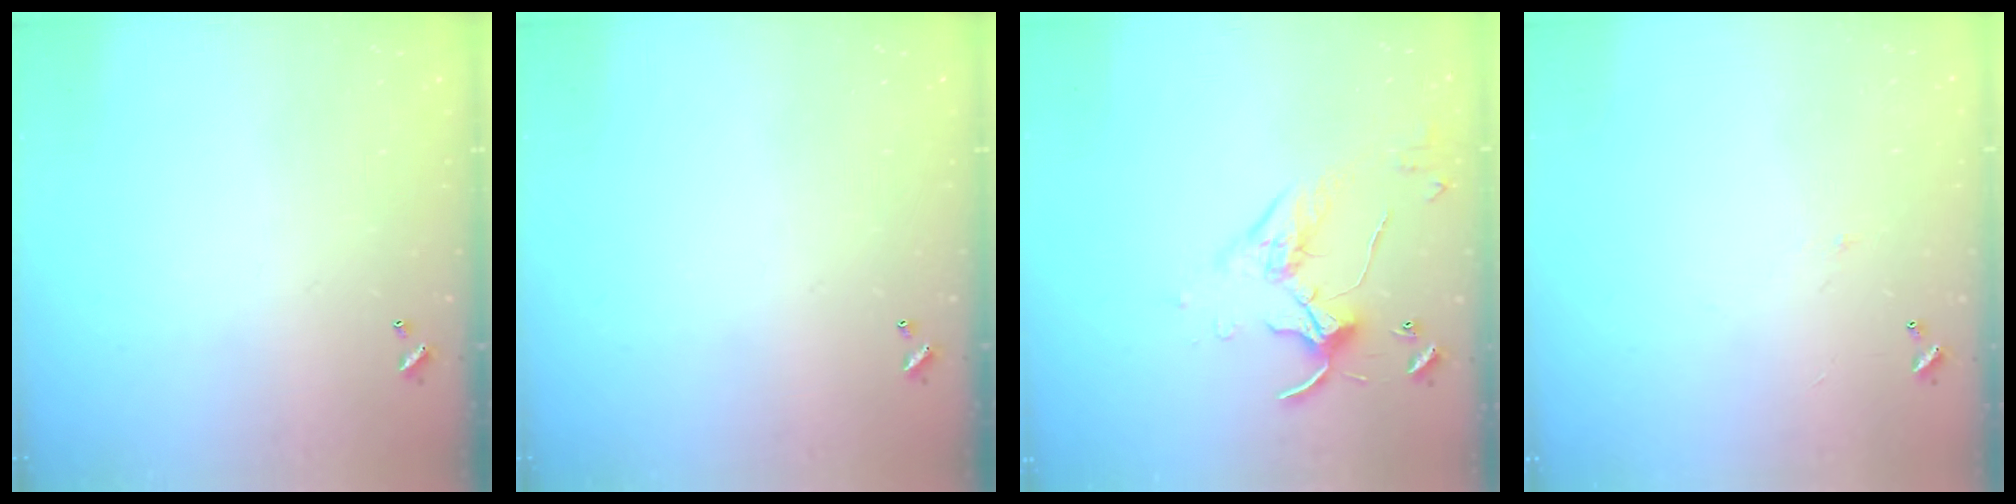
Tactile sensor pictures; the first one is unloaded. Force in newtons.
{"total": 0.0}
{"total": 3.7, "press": 3.7, "slide": 0.5}
{"total": 0.8, "press": 0.6, "slide": 0.6}